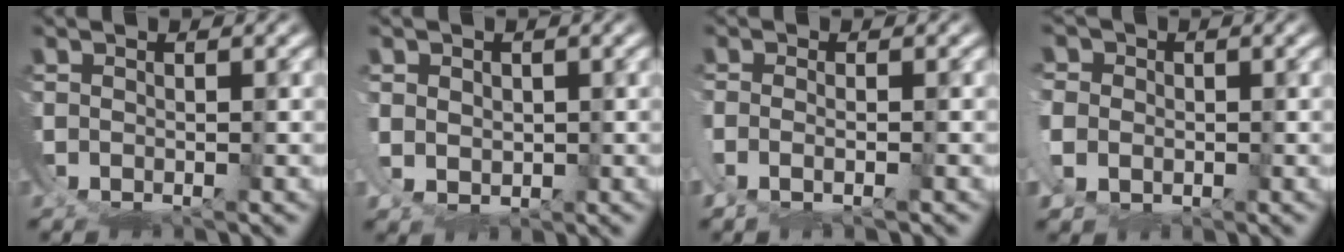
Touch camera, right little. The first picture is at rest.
{"total": 2.5, "force": [0.7, 1.5, 1.8], "torque": [-0.044, -0.018, 0.028]}
{"total": 2.2, "force": [-0.7, 0.2, 2.1], "torque": [-0.047, -0.005, -0.007]}
{"total": 3.8, "force": [-0.1, 3.2, 2.2], "torque": [-0.059, -0.017, 0.001]}